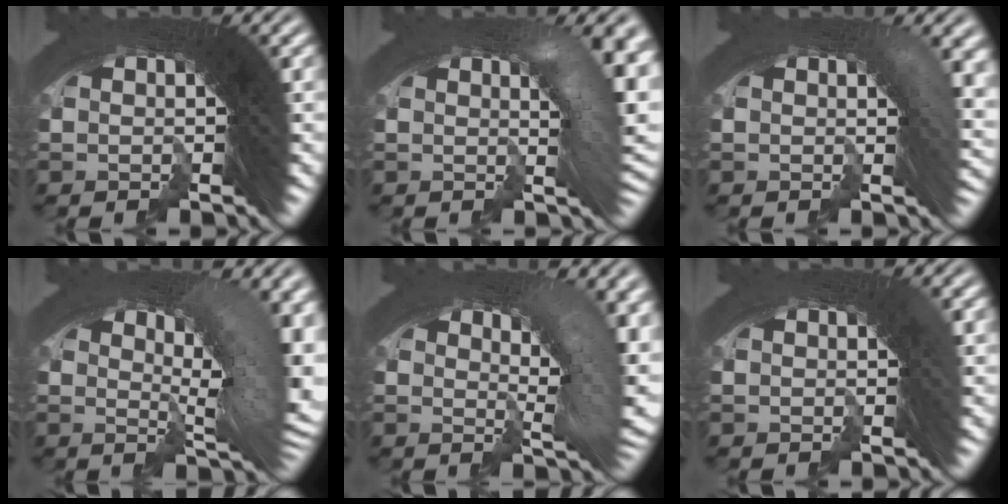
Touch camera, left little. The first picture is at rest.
{"total": 5.5, "force": [0.1, 2.0, 5.1], "torque": [-0.048, 0.012, -0.006]}
{"total": 3.3, "force": [0.5, 1.2, 3.1], "torque": [-0.017, 0.010, 0.001]}
{"total": 8.9, "force": [1.1, 3.5, 8.1], "torque": [-0.086, 0.010, 0.008]}
{"total": 6.7, "force": [0.8, 2.6, 6.2], "torque": [-0.064, 0.004, 0.008]}
{"total": 0.7, "force": [0.1, 0.0, 0.6], "torque": [-0.003, 0.003, 0.001]}